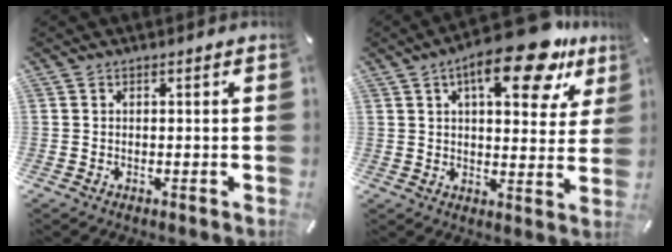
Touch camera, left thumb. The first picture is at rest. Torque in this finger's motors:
{"motor_torque": [-3.85, 0.69, 1.23, -1.56, 0.18]}